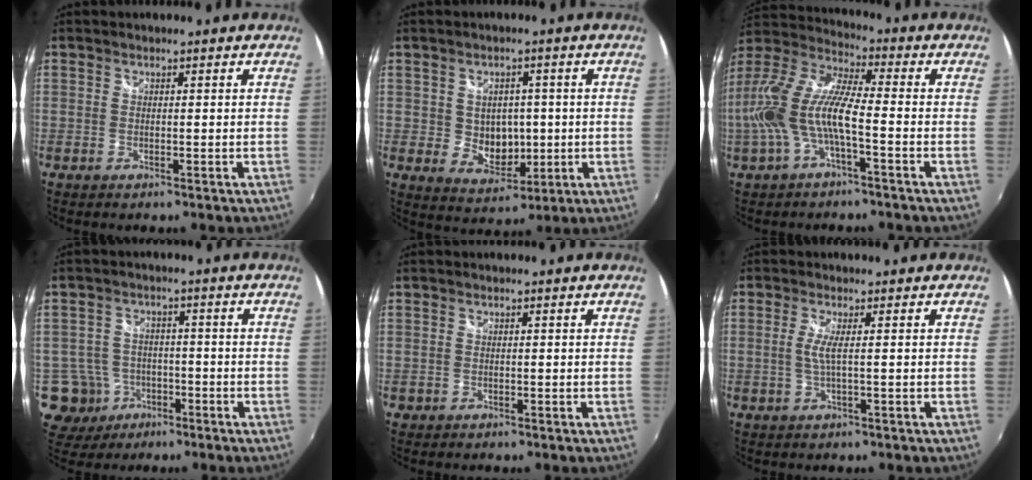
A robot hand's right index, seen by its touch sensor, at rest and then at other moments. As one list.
[{"total": 7.2, "force": [0.0, 6.3, 3.6], "torque": [-0.066, -0.001, 0.016]}, {"total": 15.1, "force": [-3.4, 4.2, 14.1], "torque": [-0.285, -0.001, -0.066]}, {"total": 8.3, "force": [-3.3, 7.5, 1.5], "torque": [-0.054, 0.017, -0.047]}, {"total": 0.9, "force": [-0.3, 0.9, 0.0], "torque": [-0.003, 0.000, -0.004]}, {"total": 2.3, "force": [0.0, -0.5, 2.3], "torque": [-0.046, -0.003, -0.003]}]